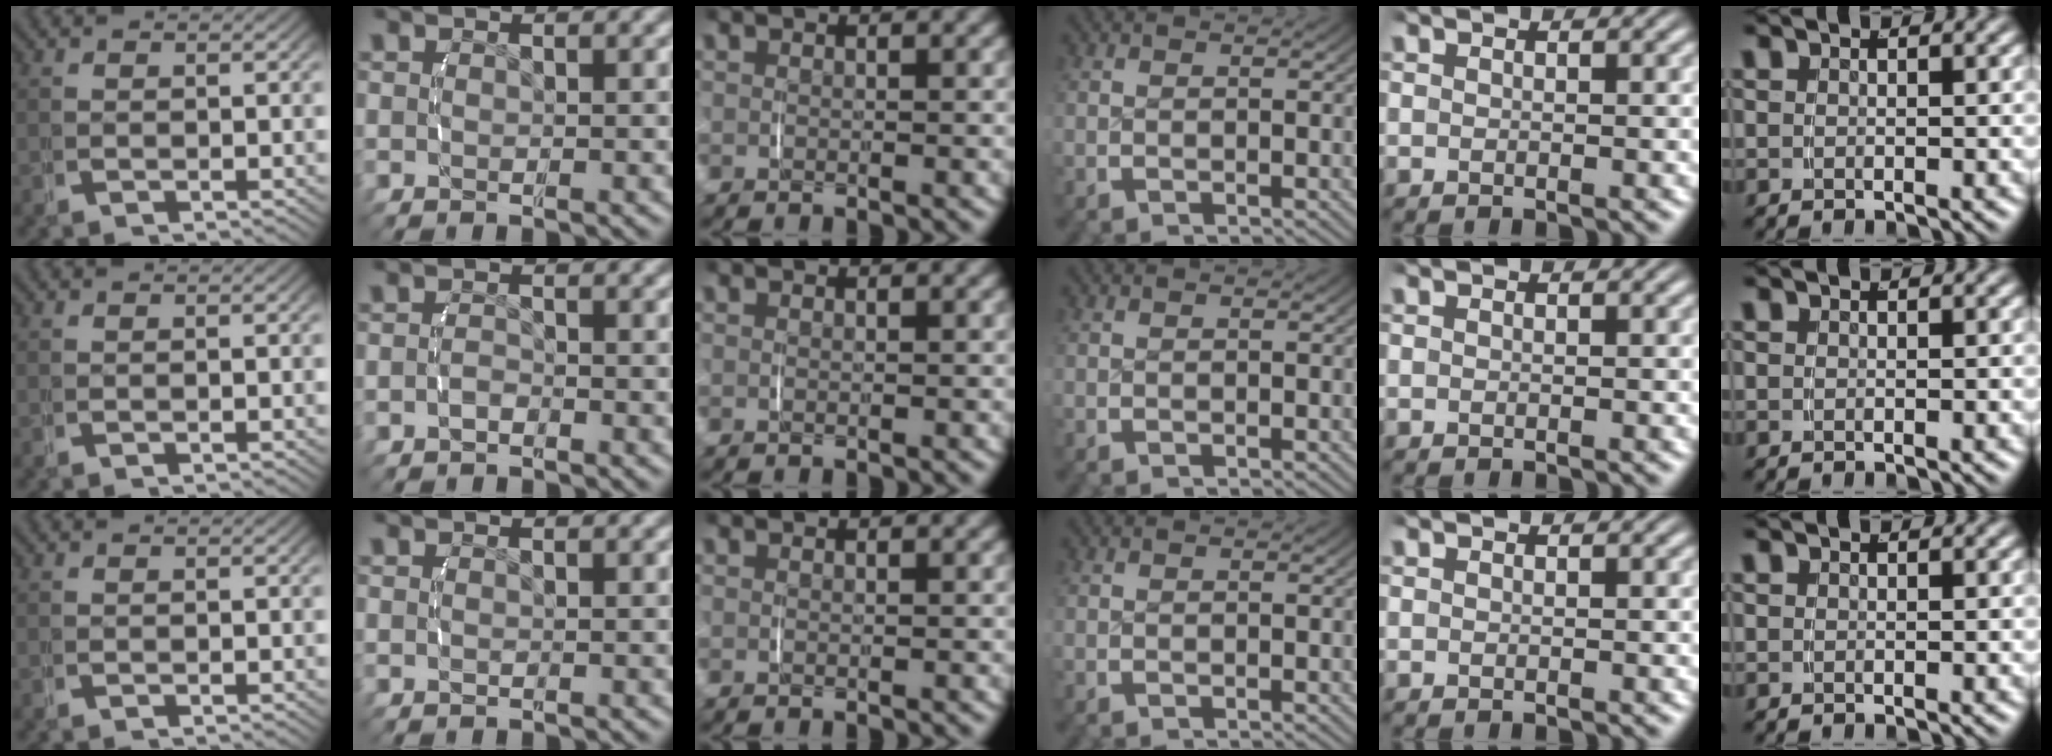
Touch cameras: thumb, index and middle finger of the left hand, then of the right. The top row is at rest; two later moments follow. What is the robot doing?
{"motion": "lift_and_place", "object": "jewelry box"}